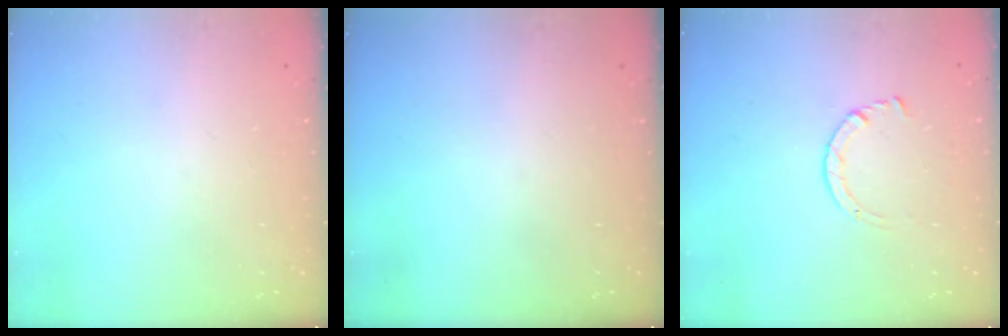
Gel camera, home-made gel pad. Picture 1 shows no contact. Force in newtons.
{"total": 0.0}
{"total": 2.9, "press": 2.8, "slide": 0.3}